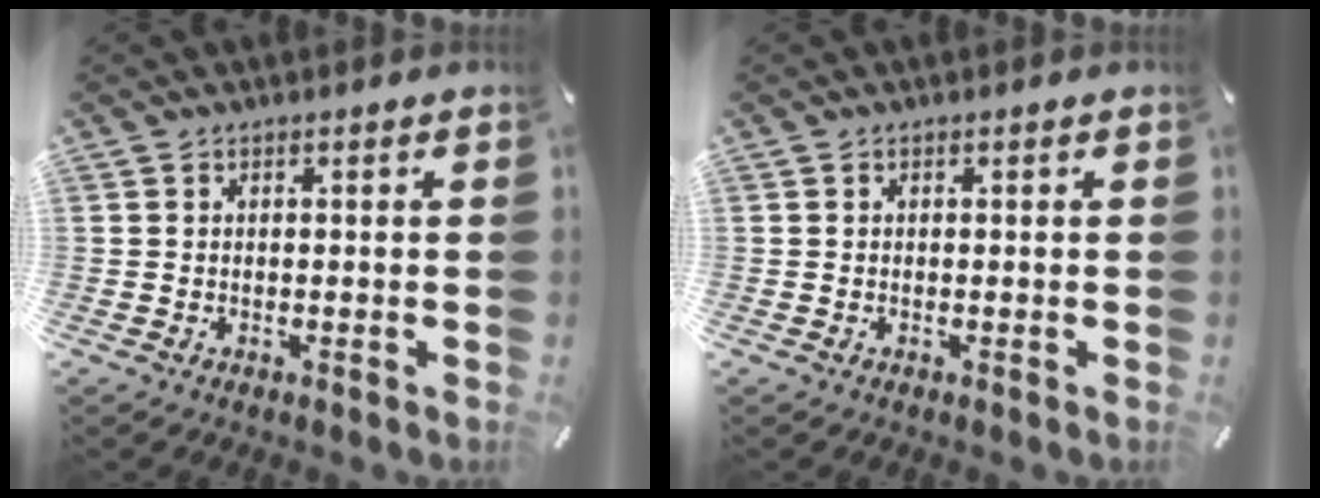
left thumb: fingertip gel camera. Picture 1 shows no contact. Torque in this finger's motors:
{"motor_torque": [-0.14, -0.06, 0.09, -0.01, 0.03]}